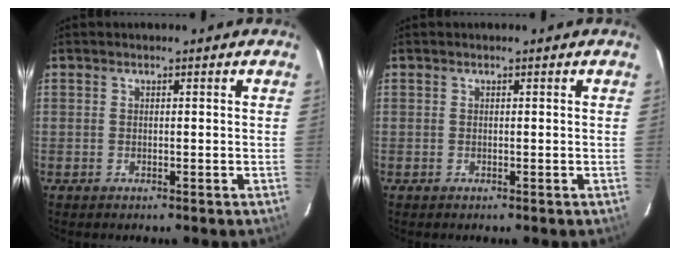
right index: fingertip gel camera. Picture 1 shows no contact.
{"total": 0.0}